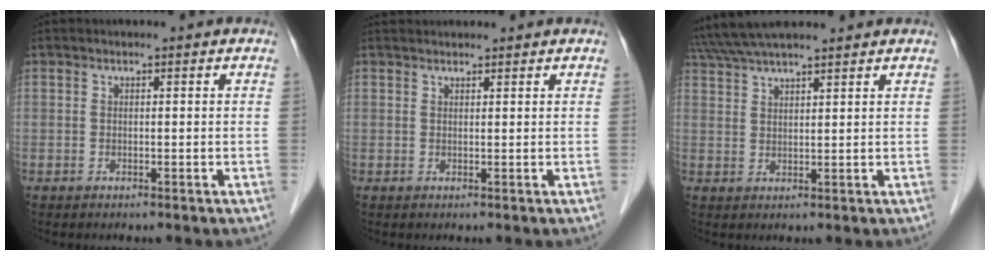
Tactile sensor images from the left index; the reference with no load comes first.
{"total": 2.9, "force": [2.8, 0.6, 0.6], "torque": [-0.007, 0.032, 0.044]}
{"total": 11.2, "force": [9.9, 1.0, 5.1], "torque": [-0.098, 0.044, 0.166]}